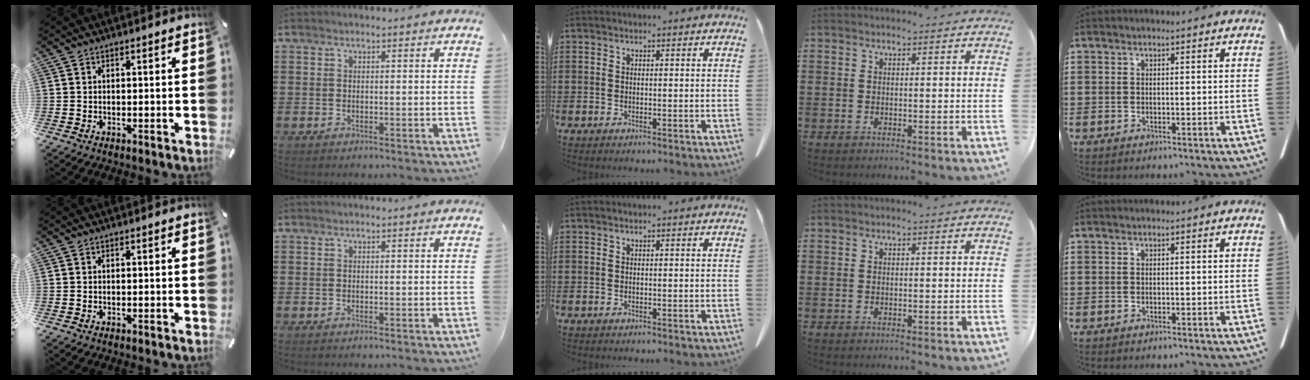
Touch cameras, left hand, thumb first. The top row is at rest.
{}